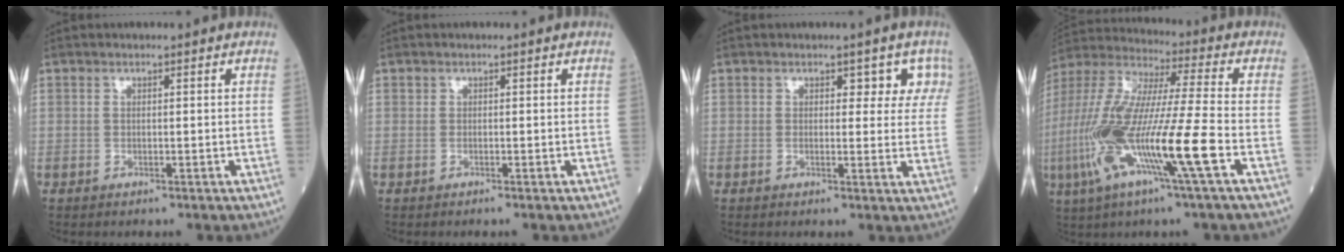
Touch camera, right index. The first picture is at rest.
{"total": 0.0}
{"total": 3.8, "force": [2.1, 2.4, 2.1], "torque": [0.000, 0.003, 0.016]}
{"total": 19.3, "force": [-6.0, 0.4, 18.3], "torque": [-0.391, -0.024, -0.121]}